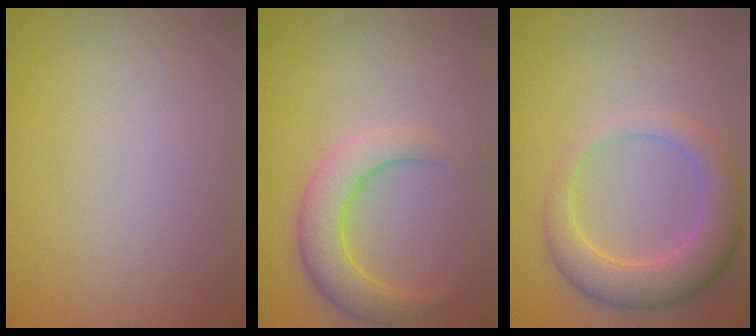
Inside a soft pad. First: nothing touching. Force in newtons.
{"total": 4.0, "press": 4.0, "slide": 0.3}
{"total": 4.9, "press": 4.9, "slide": 0.3}